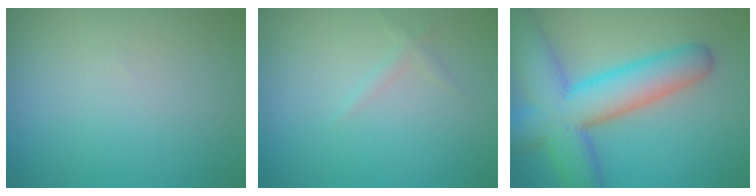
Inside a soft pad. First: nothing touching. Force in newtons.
{"total": 0.7, "press": 0.7, "slide": 0.1}
{"total": 10.4, "press": 10.4, "slide": 0.2}